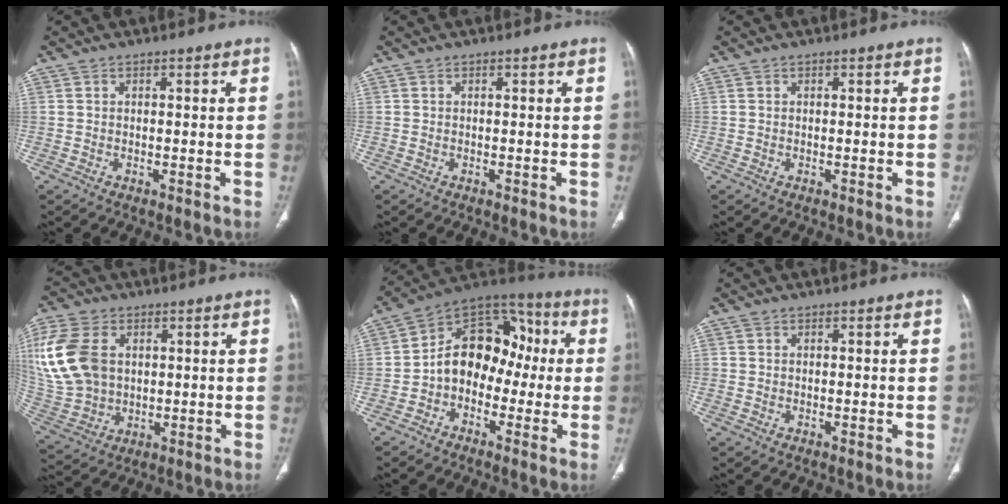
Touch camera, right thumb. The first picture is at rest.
{"total": 0.0}
{"total": 0.0}
{"total": 18.5, "force": [3.9, 13.2, 12.3], "torque": [-0.285, -0.003, 0.087]}
{"total": 14.2, "force": [-1.5, 10.6, 9.3], "torque": [-0.098, 0.052, -0.043]}
{"total": 0.0}